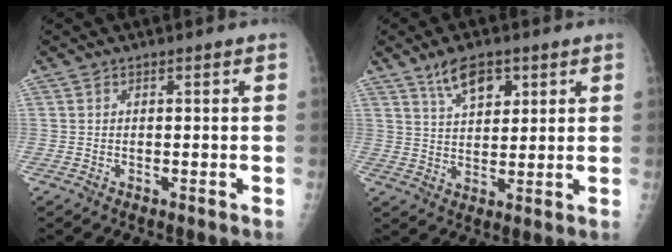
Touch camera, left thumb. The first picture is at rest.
{"total": 7.1, "force": [4.1, 3.6, 4.5], "torque": [-0.059, -0.020, 0.075]}